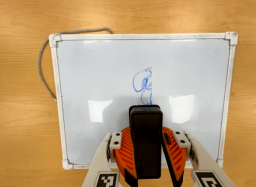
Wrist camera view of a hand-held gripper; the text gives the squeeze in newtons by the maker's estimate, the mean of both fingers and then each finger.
{"total": 11.6, "left": 10.4, "right": 12.7}